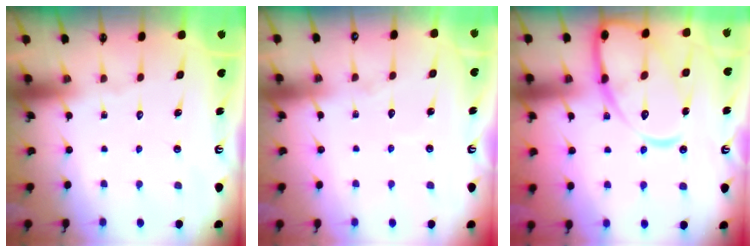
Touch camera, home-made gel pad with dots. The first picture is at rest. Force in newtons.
{"total": 3.6, "press": 3.6, "slide": 0.5}
{"total": 16.8, "press": 16.7, "slide": 1.7}